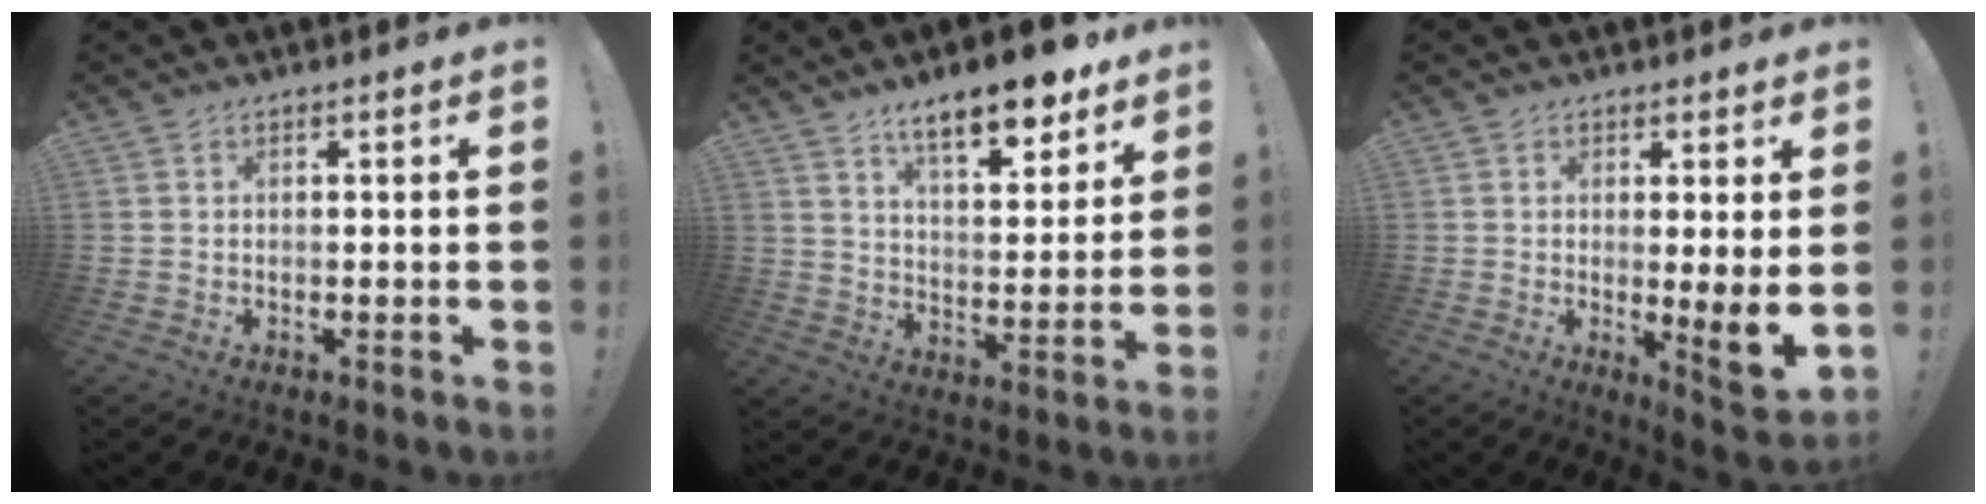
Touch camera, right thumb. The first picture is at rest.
{"total": 14.4, "force": [10.2, 4.2, 9.3], "torque": [-0.140, -0.066, 0.167]}
{"total": 6.8, "force": [0.2, -0.2, 6.8], "torque": [-0.083, -0.023, 0.004]}